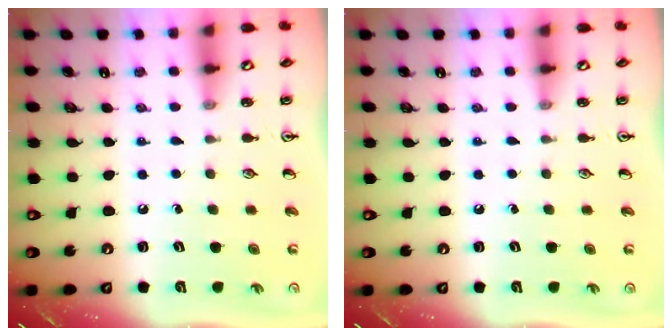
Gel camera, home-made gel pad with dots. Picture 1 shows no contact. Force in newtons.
{"total": 0.0}